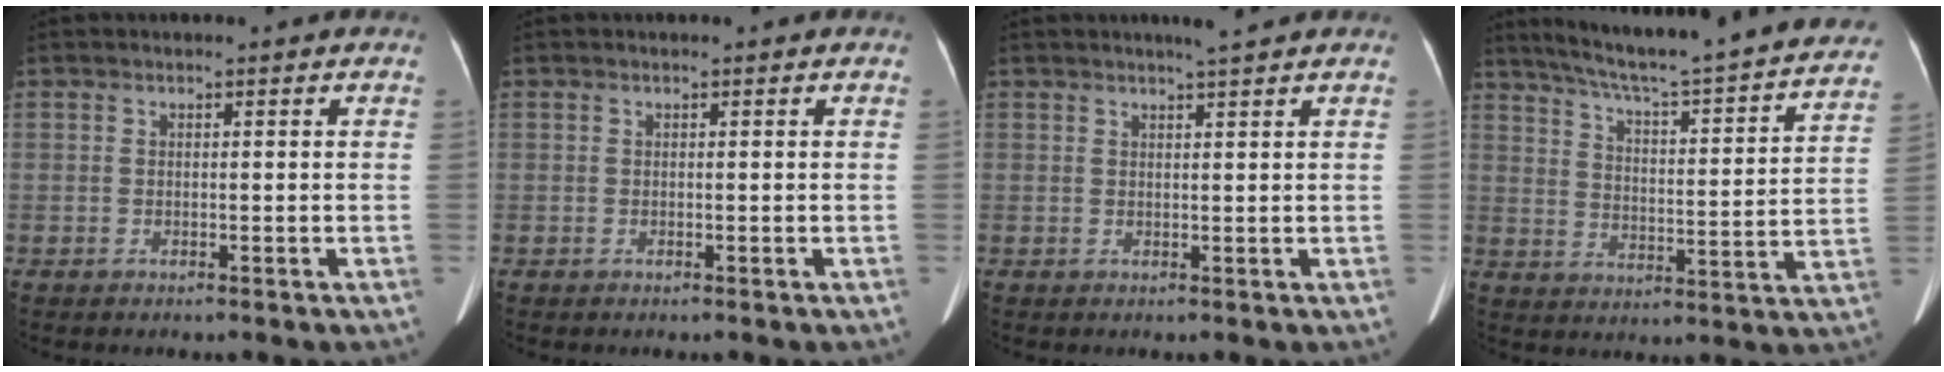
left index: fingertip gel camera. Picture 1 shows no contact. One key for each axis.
{"total": 0.0}
{"total": 2.6, "fx": 2.2, "fy": -0.3, "fz": 1.4, "tx": -0.021, "ty": 0.003, "tz": 0.033}
{"total": 29.8, "fx": 26.4, "fy": 2.1, "fz": 13.7, "tx": -0.212, "ty": -0.053, "tz": 0.335}